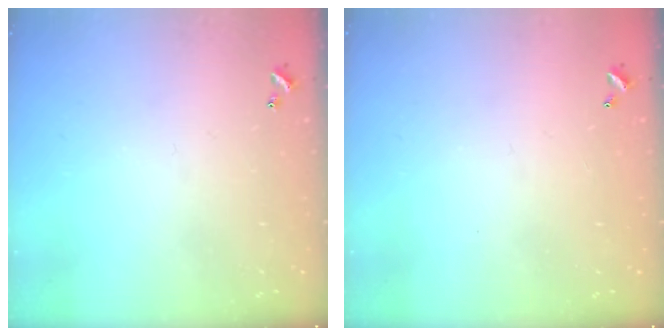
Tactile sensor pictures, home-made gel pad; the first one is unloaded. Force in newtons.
{"total": 2.7, "press": 2.7, "slide": 0.1}